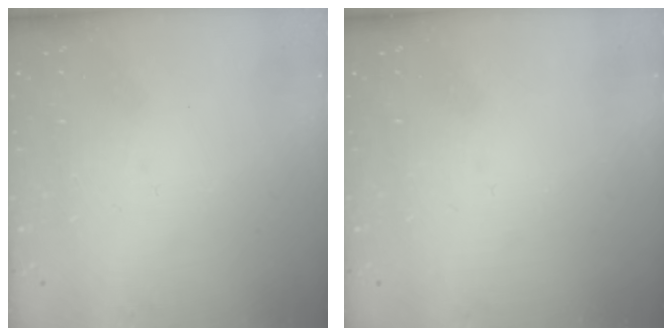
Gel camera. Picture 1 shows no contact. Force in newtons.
{"total": 0.0}